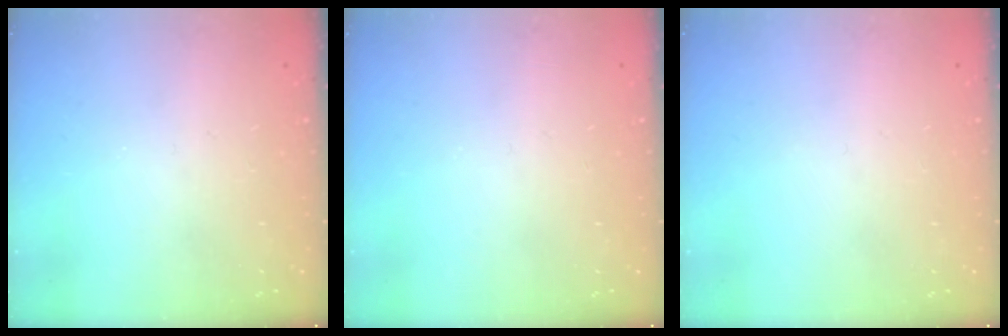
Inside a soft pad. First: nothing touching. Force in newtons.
{"total": 0.0}
{"total": 0.0}